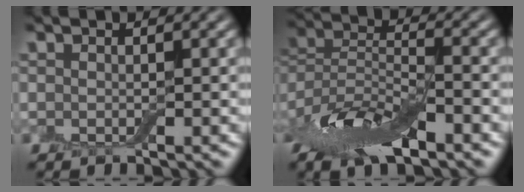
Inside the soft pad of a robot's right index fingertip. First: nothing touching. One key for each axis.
{"total": 9.5, "fx": -6.2, "fy": 3.5, "fz": 6.2, "tx": -0.123, "ty": -0.002, "tz": -0.121}